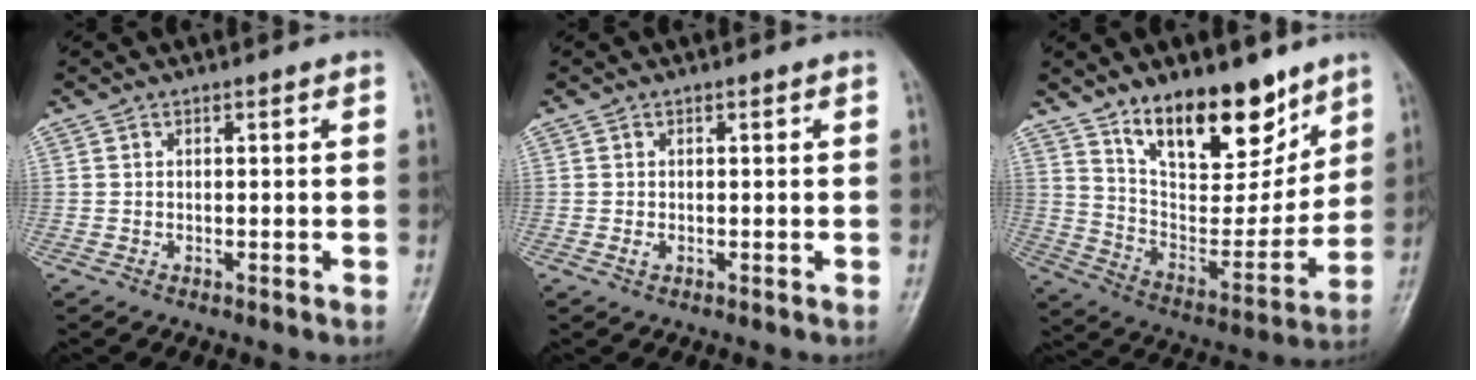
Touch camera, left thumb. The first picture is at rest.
{"total": 1.0, "force": [0.0, 0.6, 0.8], "torque": [-0.013, 0.000, 0.000]}
{"total": 18.8, "force": [12.7, 8.3, 11.0], "torque": [-0.119, -0.087, 0.223]}